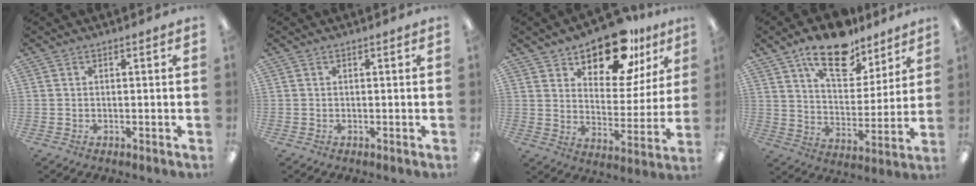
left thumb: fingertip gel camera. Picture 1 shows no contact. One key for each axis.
{"total": 0.0}
{"total": 17.0, "fx": 12.8, "fy": 7.8, "fz": 8.0, "tx": -0.125, "ty": -0.080, "tz": 0.222}
{"total": 16.3, "fx": 11.7, "fy": 7.7, "fz": 8.4, "tx": -0.129, "ty": -0.058, "tz": 0.202}